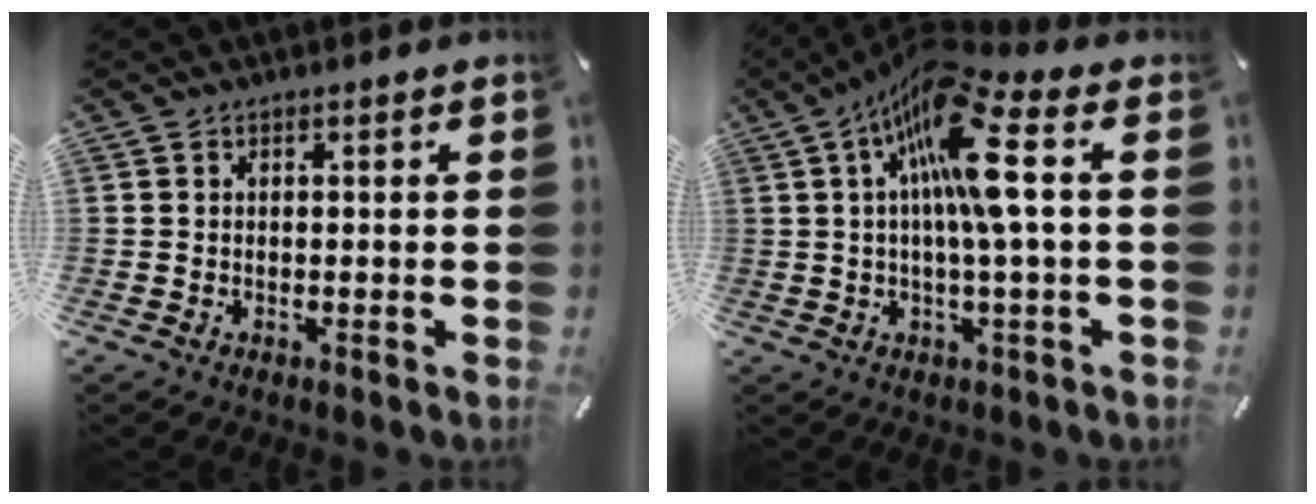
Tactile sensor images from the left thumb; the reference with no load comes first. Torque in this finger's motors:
{"motor_torque": [0.23, 1.81, 1.68, -1.11, 0.64]}